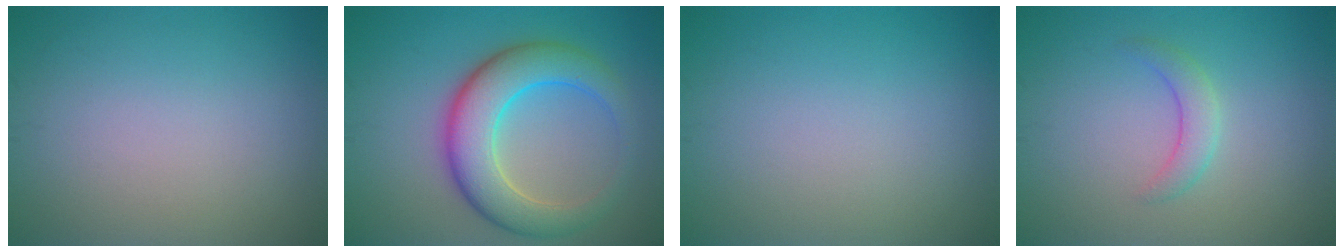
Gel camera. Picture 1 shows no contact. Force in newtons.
{"total": 7.5, "press": 7.5, "slide": 0.3}
{"total": 0.0}
{"total": 2.0, "press": 2.0, "slide": 0.1}